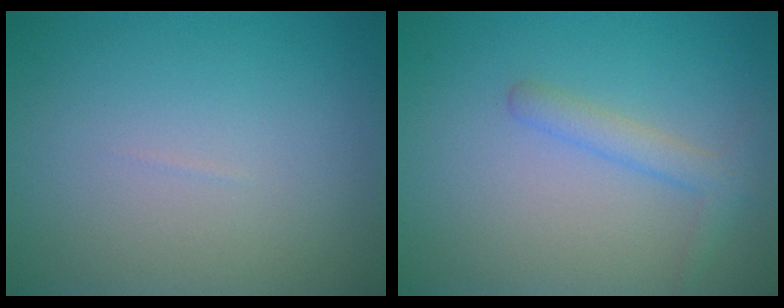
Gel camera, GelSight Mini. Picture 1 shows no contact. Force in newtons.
{"total": 2.0, "press": 1.9, "slide": 0.1}